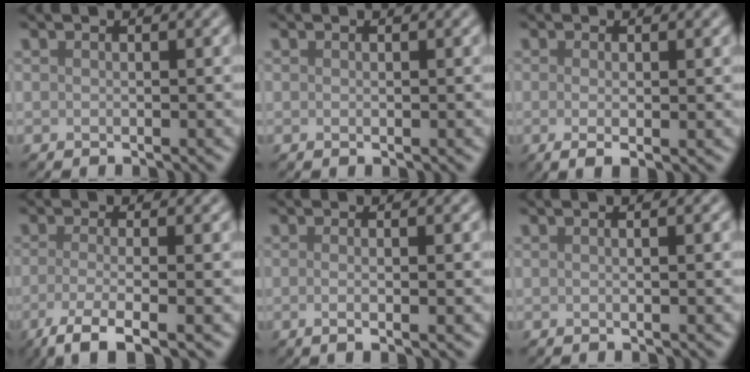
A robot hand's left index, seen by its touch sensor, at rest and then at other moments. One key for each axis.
{"total": 0.0}
{"total": 2.1, "fx": -0.2, "fy": 0.4, "fz": 2.0, "tx": -0.035, "ty": -0.007, "tz": -0.003}
{"total": 4.5, "fx": -2.1, "fy": 1.1, "fz": 3.8, "tx": -0.066, "ty": -0.010, "tz": -0.054}
{"total": 2.9, "fx": -0.1, "fy": 1.0, "fz": 2.7, "tx": -0.029, "ty": -0.003, "tz": -0.015}
{"total": 1.2, "fx": 0.2, "fy": 0.5, "fz": 1.1, "tx": -0.011, "ty": -0.001, "tz": -0.006}